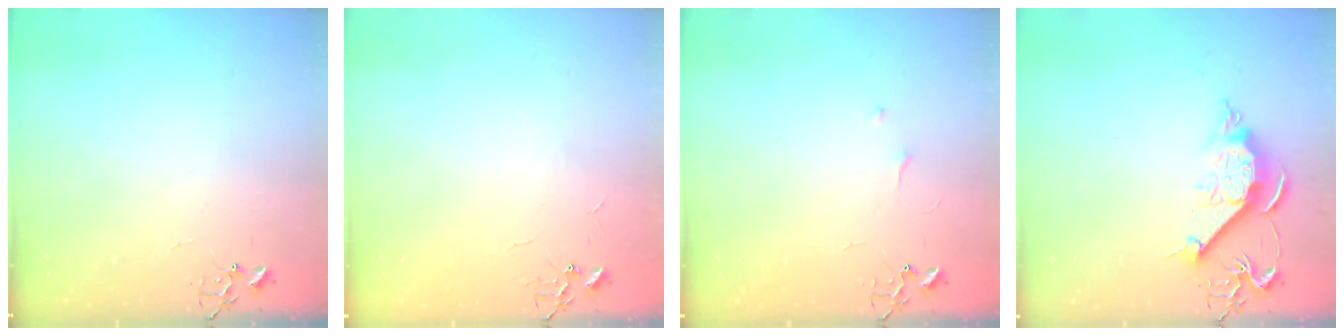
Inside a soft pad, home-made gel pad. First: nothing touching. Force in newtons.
{"total": 2.2, "press": 2.2, "slide": 0.3}
{"total": 4.7, "press": 4.7, "slide": 0.7}
{"total": 10.9, "press": 10.9, "slide": 0.7}